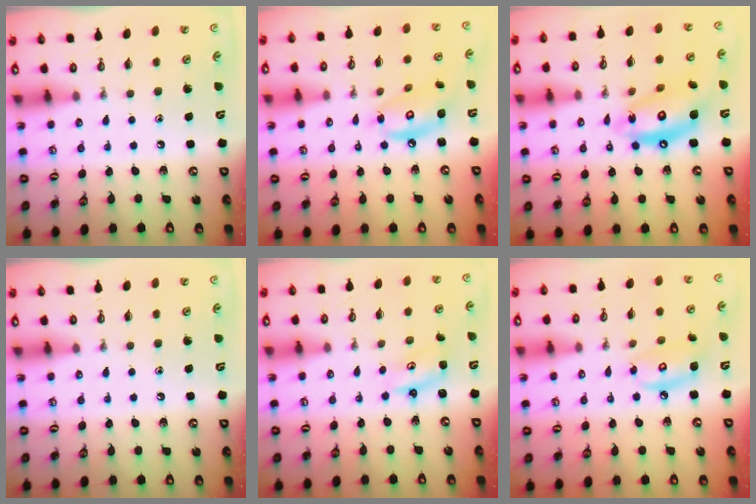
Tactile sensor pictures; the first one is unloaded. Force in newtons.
{"total": 10.8, "press": 10.8, "slide": 0.9}
{"total": 13.6, "press": 13.6, "slide": 0.7}
{"total": 0.0}
{"total": 2.6, "press": 2.6, "slide": 0.2}
{"total": 8.7, "press": 8.7, "slide": 0.8}